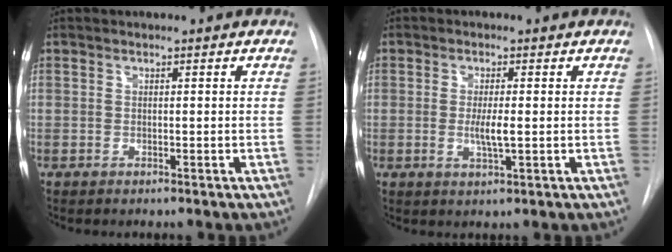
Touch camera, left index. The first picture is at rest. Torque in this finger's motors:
{"motor_torque": [0.52, -0.02, 0.11, 0.03]}